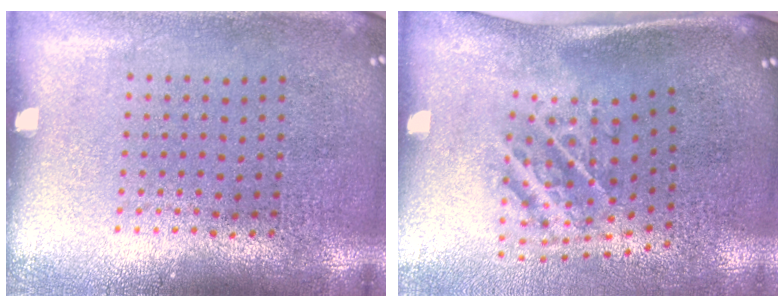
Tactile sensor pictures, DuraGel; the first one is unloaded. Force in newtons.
{"total": 2.0, "press": 1.2, "slide": 1.6}